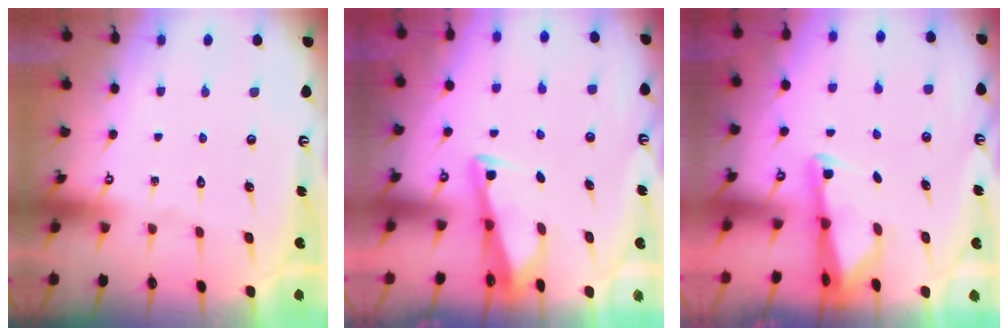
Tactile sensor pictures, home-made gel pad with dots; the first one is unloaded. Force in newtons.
{"total": 2.9, "press": 2.9, "slide": 0.3}
{"total": 2.1, "press": 2.1, "slide": 0.4}